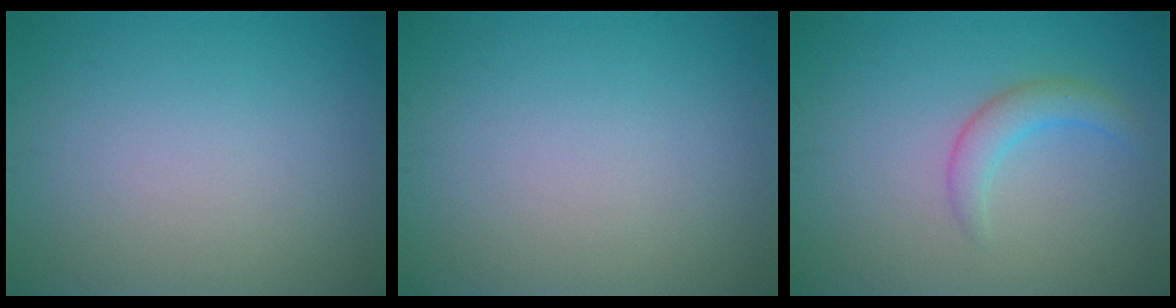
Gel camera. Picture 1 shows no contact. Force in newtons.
{"total": 0.0}
{"total": 2.4, "press": 2.4, "slide": 0.0}